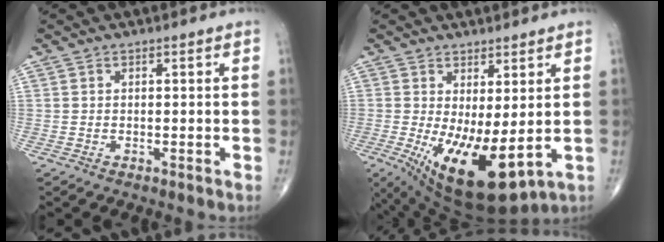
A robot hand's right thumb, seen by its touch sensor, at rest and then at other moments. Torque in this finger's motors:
{"motor_torque": [-0.11, 1.02, 0.56, 0.00, 0.19]}